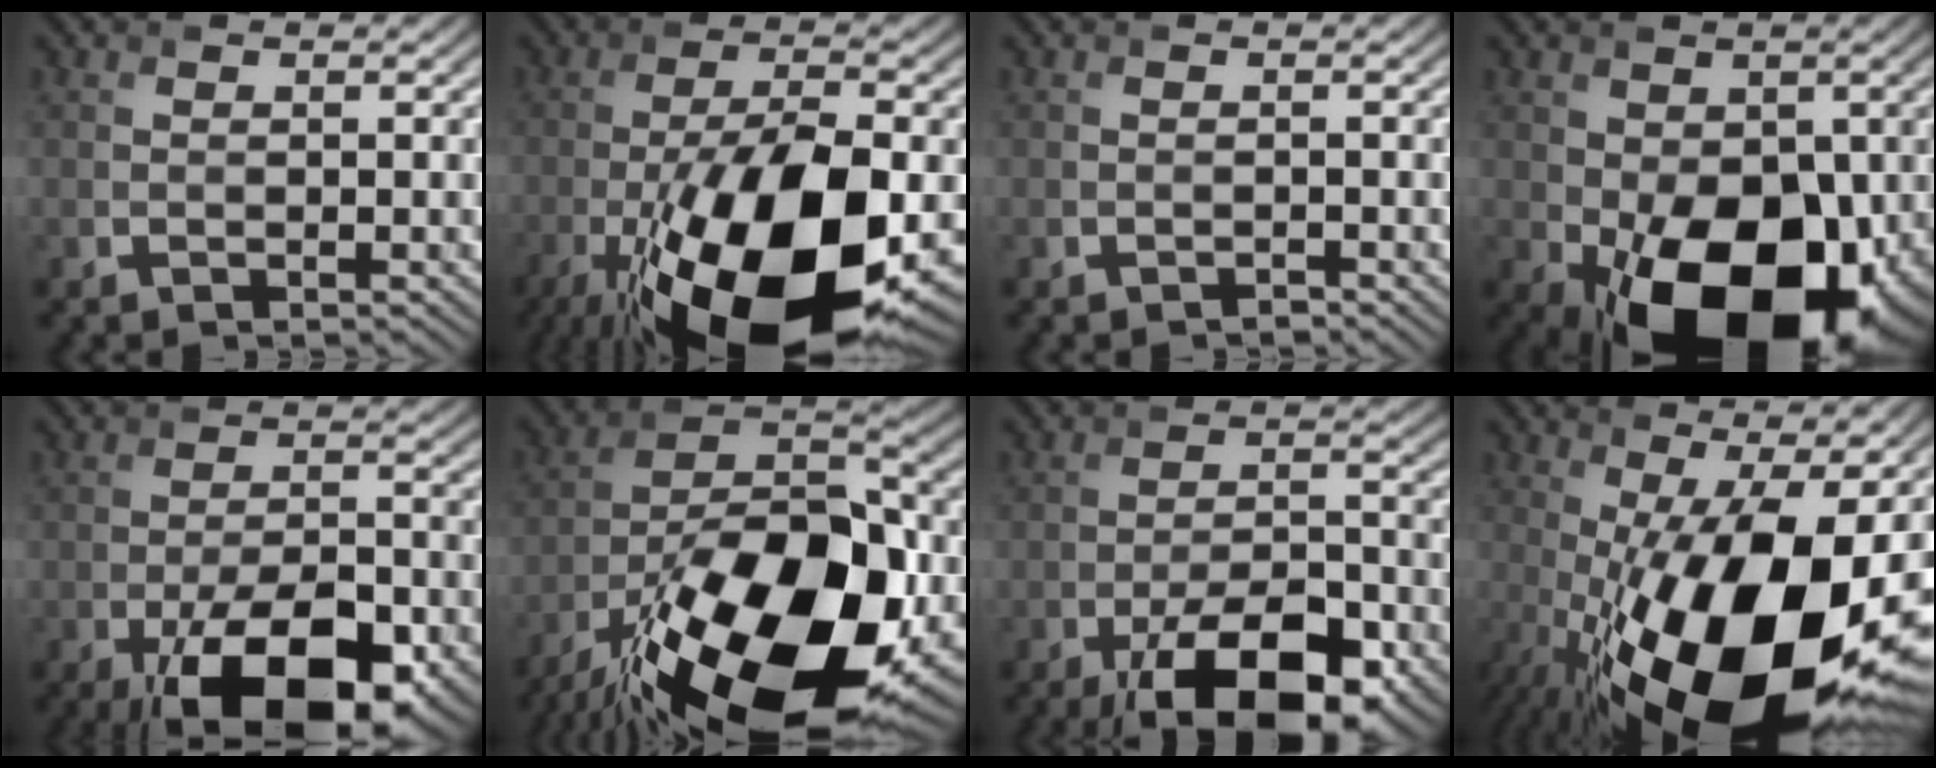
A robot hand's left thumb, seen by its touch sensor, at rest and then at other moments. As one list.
[{"total": 19.4, "force": [-7.9, 7.6, 16.0], "torque": [-0.303, -0.028, -0.130]}, {"total": 0.6, "force": [-0.6, 0.1, 0.1], "torque": [0.000, -0.001, -0.011]}, {"total": 17.4, "force": [-5.2, 10.2, 13.1], "torque": [-0.217, -0.045, -0.064]}, {"total": 14.8, "force": [-7.7, 6.4, 10.9], "torque": [-0.187, -0.024, -0.123]}, {"total": 21.7, "force": [-11.7, 9.7, 15.5], "torque": [-0.274, -0.021, -0.193]}, {"total": 13.3, "force": [-7.8, 5.3, 9.4], "torque": [-0.167, -0.012, -0.131]}, {"total": 22.3, "force": [-5.3, 8.7, 19.8], "torque": [-0.326, -0.004, -0.087]}]